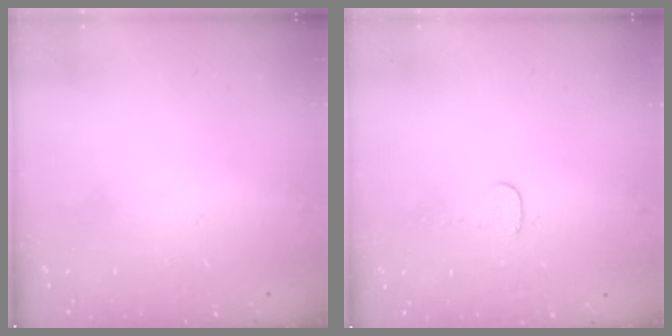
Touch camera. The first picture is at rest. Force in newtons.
{"total": 3.7, "press": 3.6, "slide": 0.3}